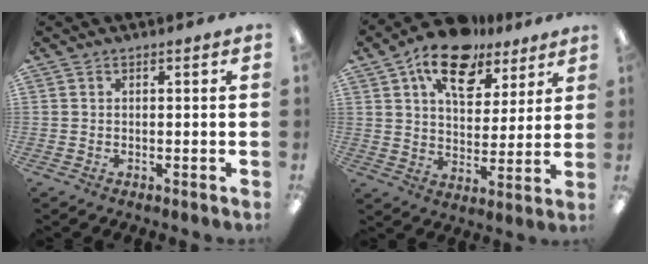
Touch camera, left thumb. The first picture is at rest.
{"total": 15.8, "force": [10.4, 8.5, 8.4], "torque": [-0.133, -0.052, 0.184]}